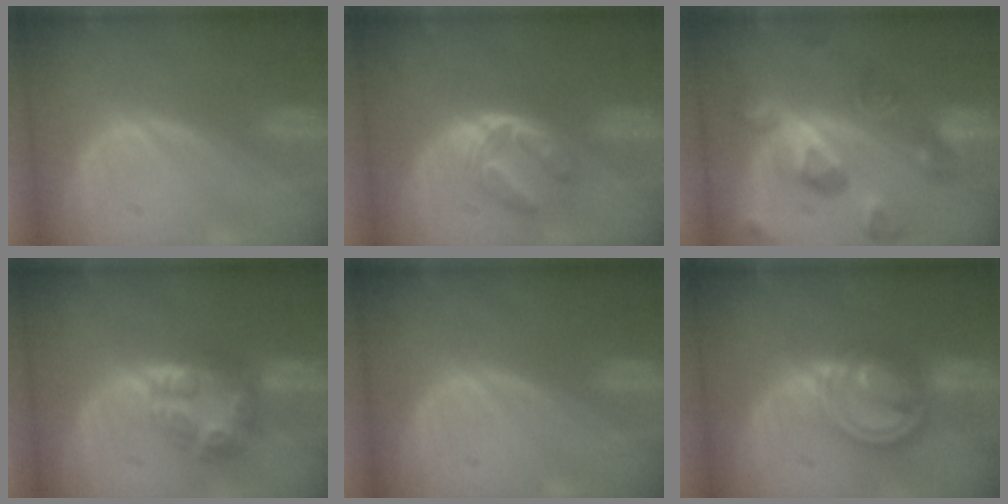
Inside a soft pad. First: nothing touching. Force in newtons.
{"total": 6.2, "press": 5.1, "slide": 3.6}
{"total": 10.4, "press": 9.3, "slide": 4.7}
{"total": 7.6, "press": 6.6, "slide": 3.9}
{"total": 0.0}
{"total": 8.3, "press": 7.0, "slide": 4.5}